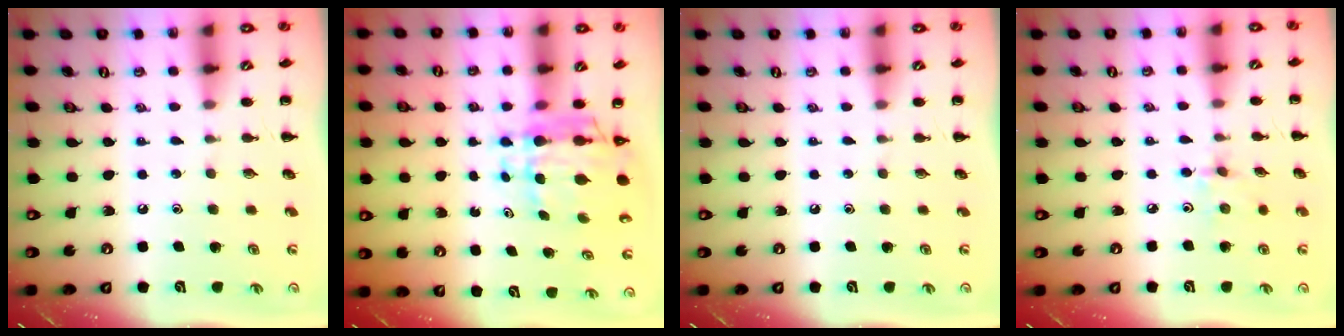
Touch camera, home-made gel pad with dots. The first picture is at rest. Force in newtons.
{"total": 7.5, "press": 7.0, "slide": 2.7}
{"total": 0.0}
{"total": 3.0, "press": 2.8, "slide": 0.9}